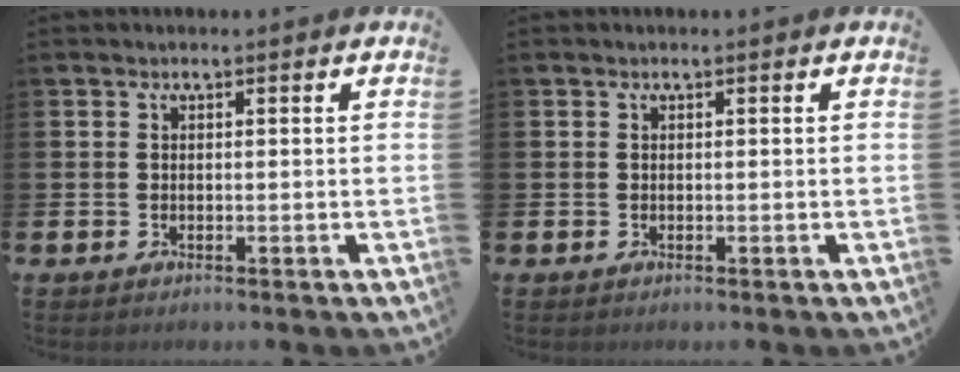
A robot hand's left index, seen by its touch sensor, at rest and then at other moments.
{"total": 0.0}